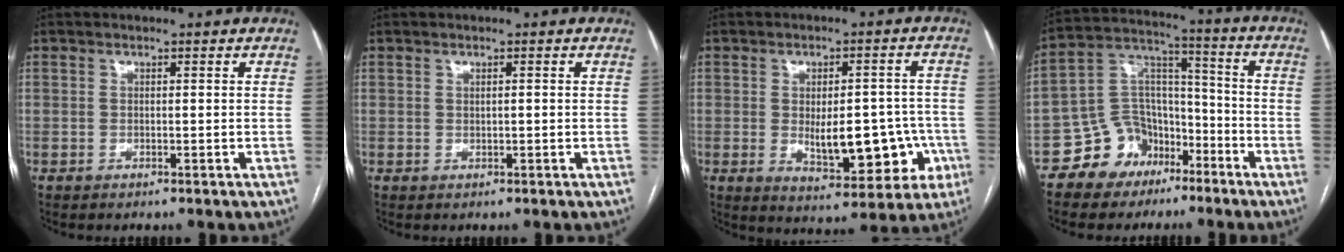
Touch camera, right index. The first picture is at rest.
{"total": 0.6, "force": [0.1, 0.1, 0.6], "torque": [-0.012, -0.001, 0.004]}
{"total": 12.7, "force": [-2.7, 5.8, 10.9], "torque": [-0.135, 0.014, -0.019]}
{"total": 10.6, "force": [-6.5, 7.9, 2.7], "torque": [-0.050, 0.052, -0.110]}